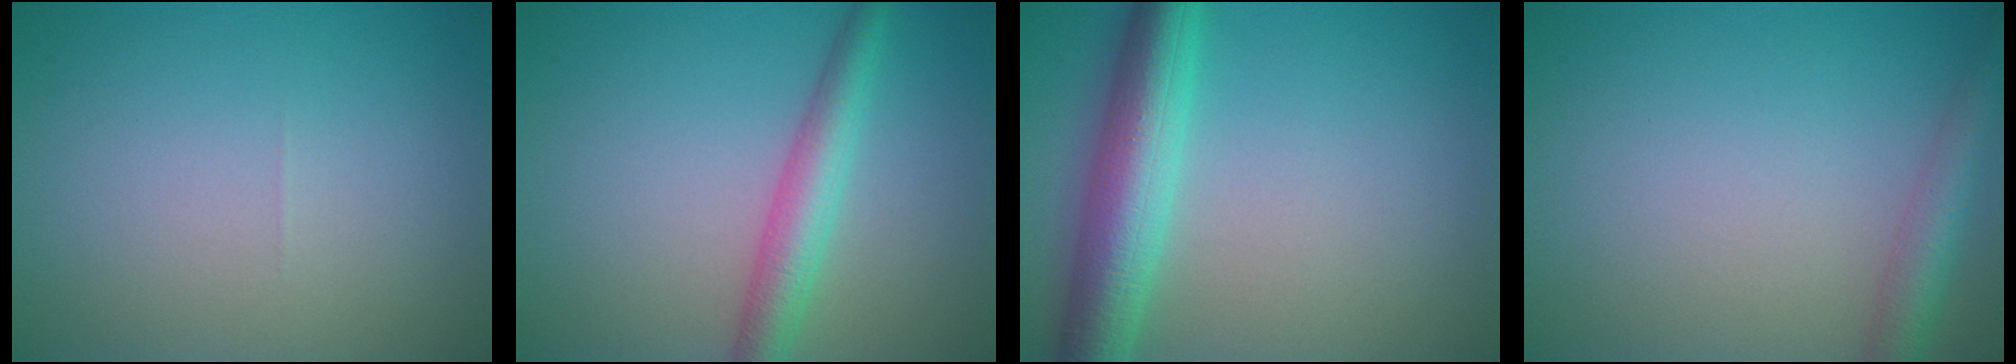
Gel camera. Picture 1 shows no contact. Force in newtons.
{"total": 3.9, "press": 3.9, "slide": 0.1}
{"total": 6.7, "press": 6.7, "slide": 0.0}
{"total": 3.3, "press": 3.3, "slide": 0.1}